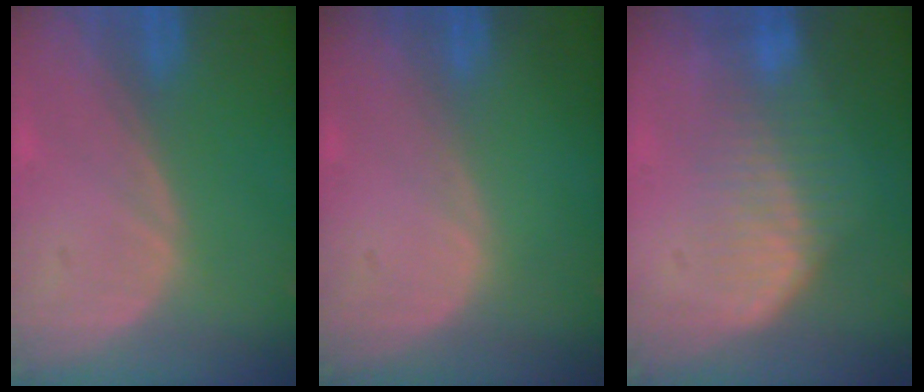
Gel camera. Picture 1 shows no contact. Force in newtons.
{"total": 0.0}
{"total": 6.5, "press": 6.0, "slide": 2.4}